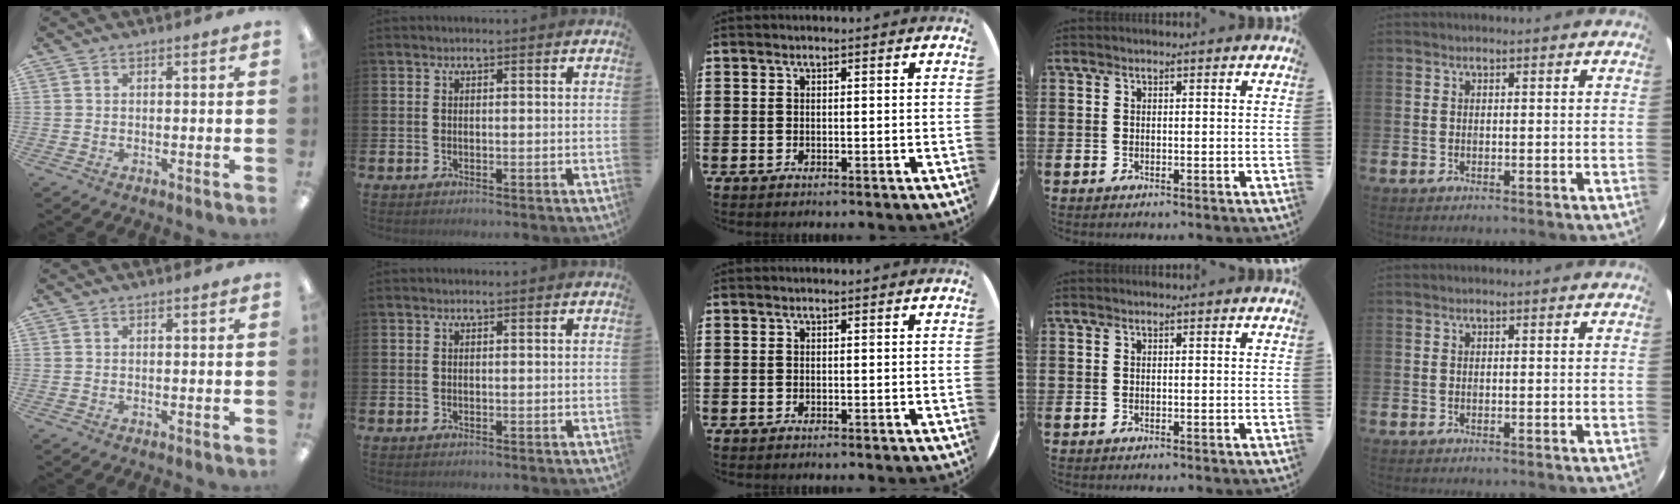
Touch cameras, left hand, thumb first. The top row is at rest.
{}